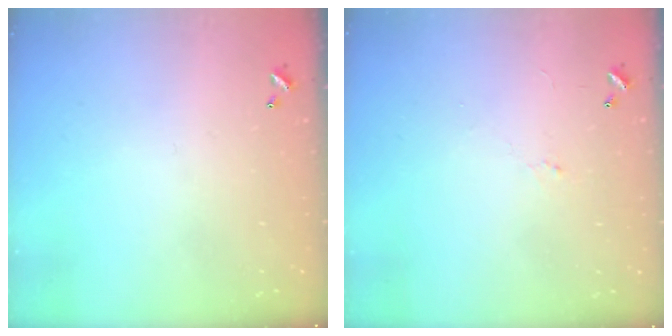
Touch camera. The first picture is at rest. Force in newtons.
{"total": 0.7, "press": 0.4, "slide": 0.6}